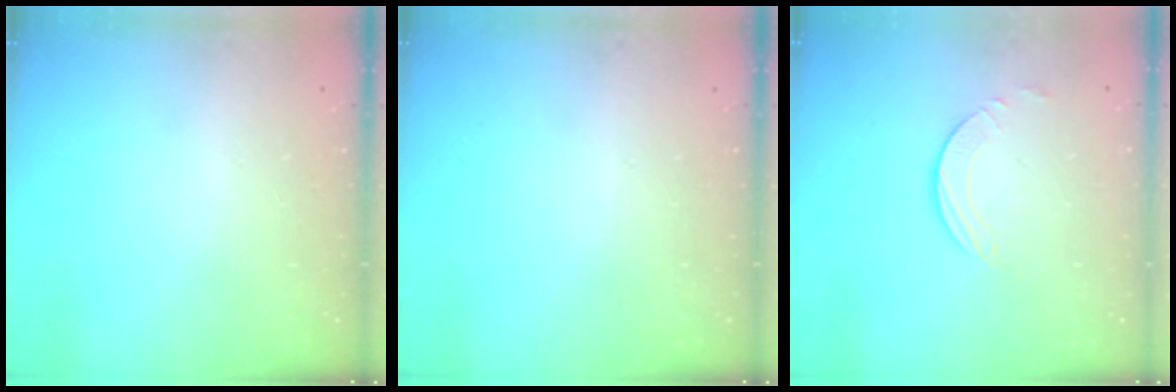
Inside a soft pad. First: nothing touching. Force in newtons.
{"total": 0.0}
{"total": 1.7, "press": 1.7, "slide": 0.2}